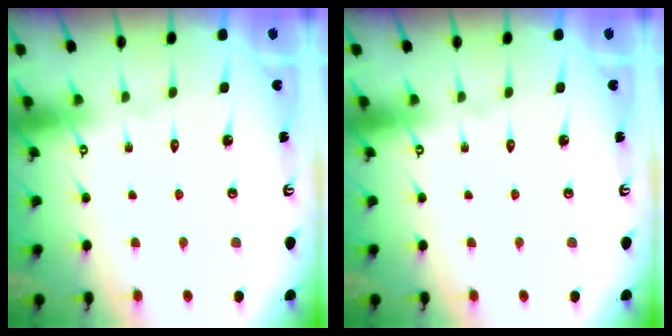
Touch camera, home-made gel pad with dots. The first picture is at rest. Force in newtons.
{"total": 0.0}